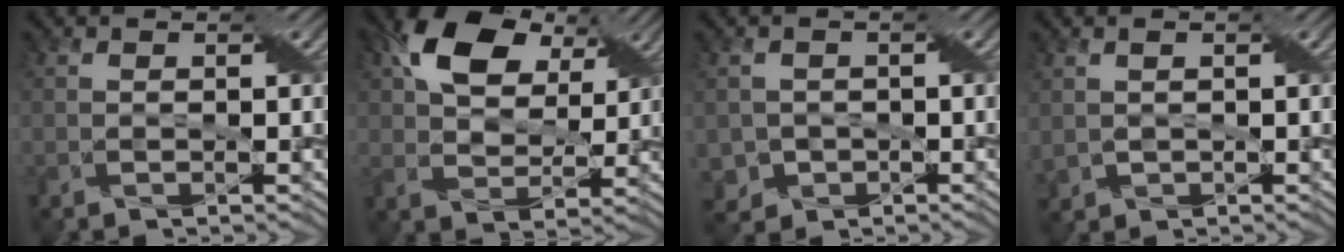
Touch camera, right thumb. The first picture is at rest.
{"total": 10.7, "force": [5.3, 7.0, 6.1], "torque": [-0.133, 0.012, 0.087]}
{"total": 3.4, "force": [-1.1, 3.1, 0.7], "torque": [-0.021, -0.013, -0.023]}
{"total": 2.1, "force": [0.4, 1.7, 1.2], "torque": [-0.034, -0.006, 0.009]}